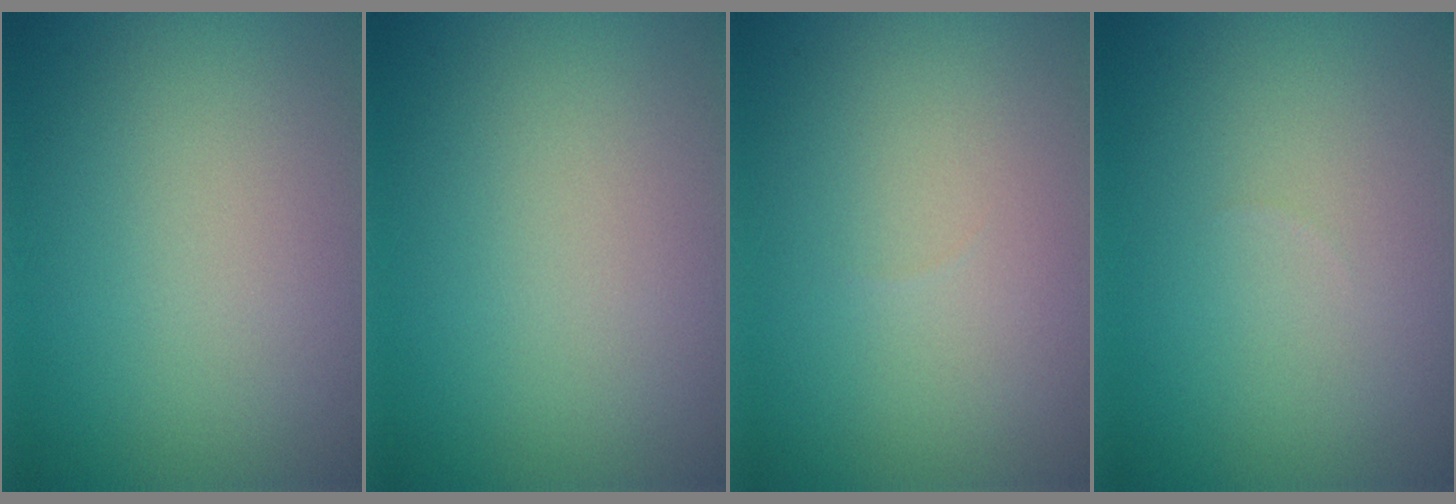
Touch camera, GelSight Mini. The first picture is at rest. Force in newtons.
{"total": 0.0}
{"total": 0.0}
{"total": 0.0}